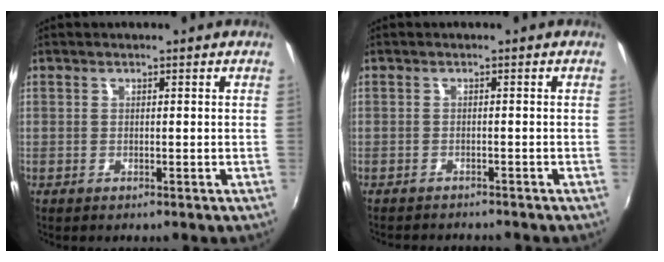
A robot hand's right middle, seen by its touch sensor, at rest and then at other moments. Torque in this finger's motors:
{"motor_torque": [0.10, -0.20, 0.01, 0.03]}